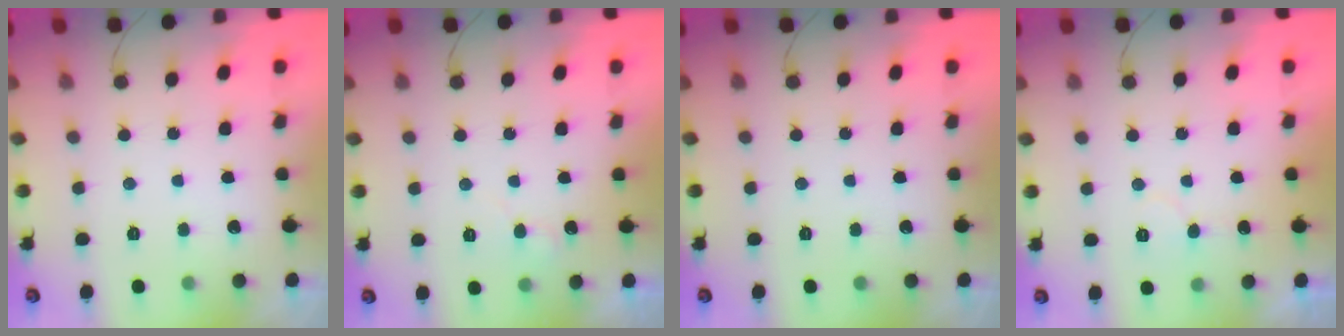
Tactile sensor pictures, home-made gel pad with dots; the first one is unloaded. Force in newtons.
{"total": 5.8, "press": 5.8, "slide": 0.4}
{"total": 0.0}
{"total": 5.5, "press": 5.5, "slide": 0.2}